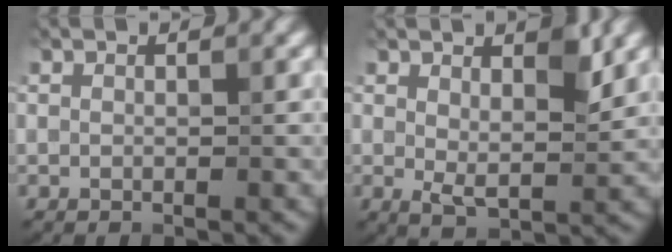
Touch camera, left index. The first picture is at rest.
{"total": 3.6, "force": [1.6, 1.5, 2.9], "torque": [-0.049, -0.005, 0.027]}